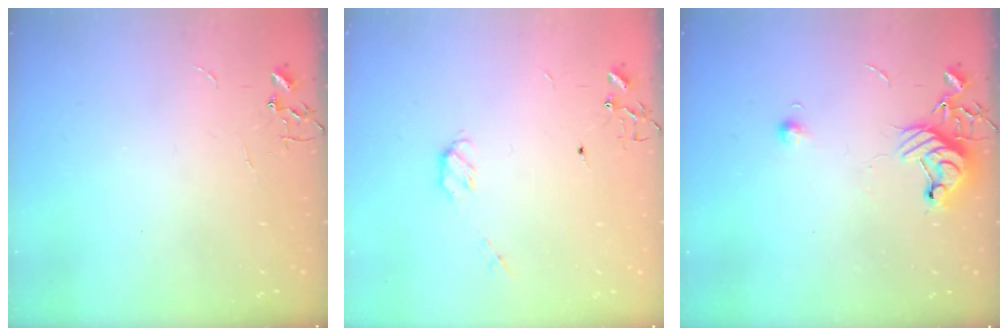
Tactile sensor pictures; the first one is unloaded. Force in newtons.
{"total": 4.1, "press": 4.0, "slide": 0.8}
{"total": 10.3, "press": 10.2, "slide": 1.2}